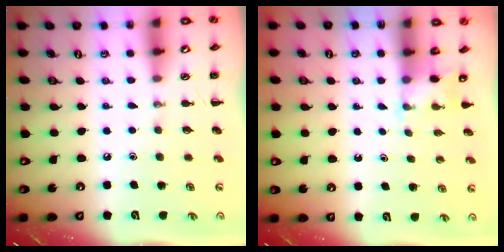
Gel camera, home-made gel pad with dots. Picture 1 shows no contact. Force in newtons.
{"total": 2.2, "press": 2.1, "slide": 0.7}